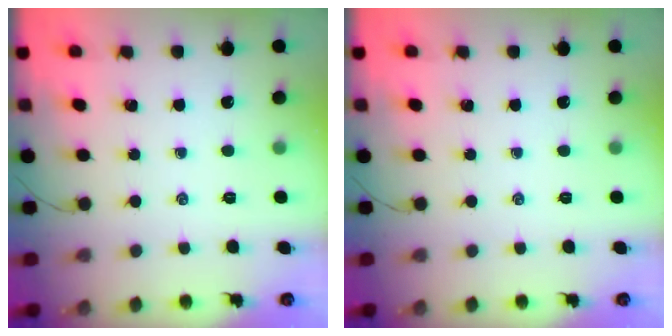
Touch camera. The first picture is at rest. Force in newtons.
{"total": 0.0}